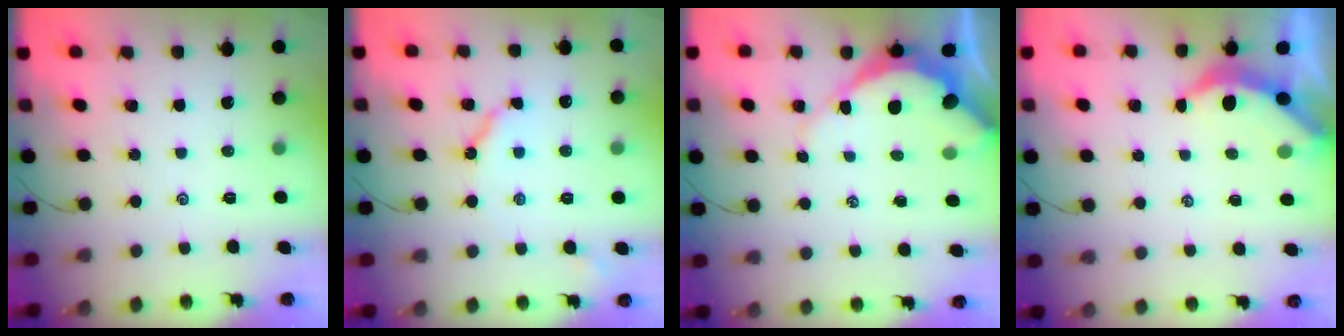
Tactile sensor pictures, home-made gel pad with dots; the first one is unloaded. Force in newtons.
{"total": 6.3, "press": 6.3, "slide": 0.6}
{"total": 9.9, "press": 9.8, "slide": 1.1}
{"total": 3.9, "press": 3.8, "slide": 0.5}